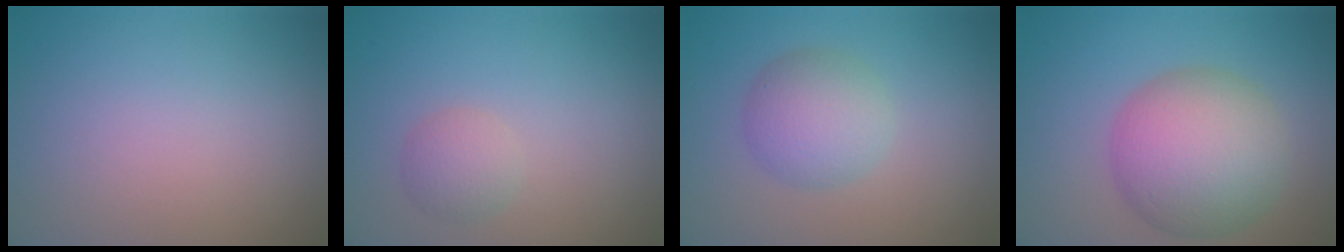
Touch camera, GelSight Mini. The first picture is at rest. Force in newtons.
{"total": 2.0, "press": 2.0, "slide": 0.1}
{"total": 4.1, "press": 4.1, "slide": 0.1}
{"total": 8.7, "press": 8.7, "slide": 0.2}